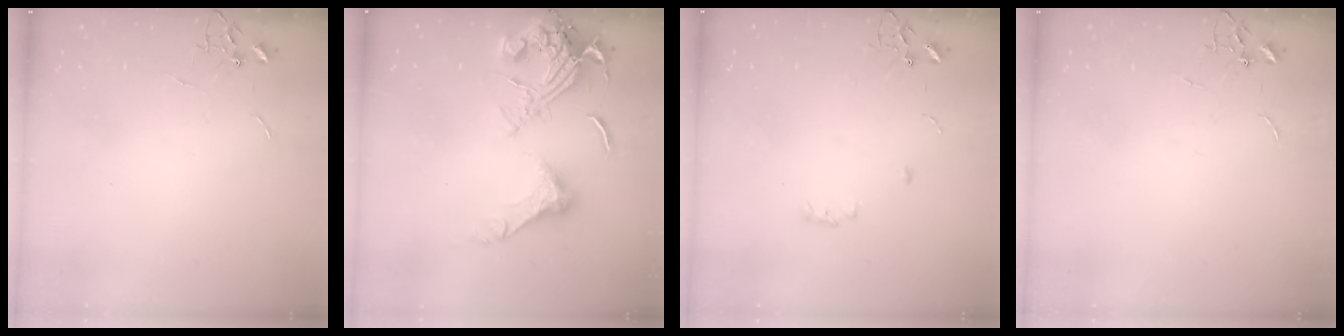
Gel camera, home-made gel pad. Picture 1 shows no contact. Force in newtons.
{"total": 17.3, "press": 17.2, "slide": 1.8}
{"total": 4.0, "press": 3.8, "slide": 1.3}
{"total": 0.0}